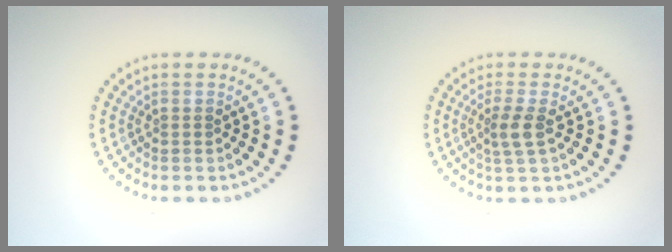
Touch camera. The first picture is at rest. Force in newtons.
{"total": 2.1, "press": 1.7, "slide": 1.2}